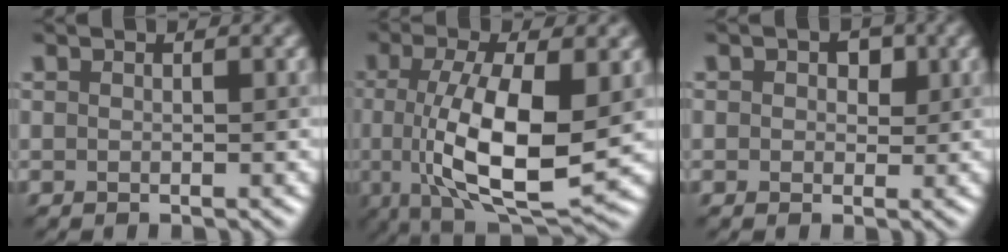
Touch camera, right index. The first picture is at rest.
{"total": 10.0, "force": [-0.5, 3.4, 9.4], "torque": [-0.169, -0.014, 0.001]}
{"total": 1.8, "force": [0.8, 1.5, 0.7], "torque": [-0.008, 0.004, 0.005]}